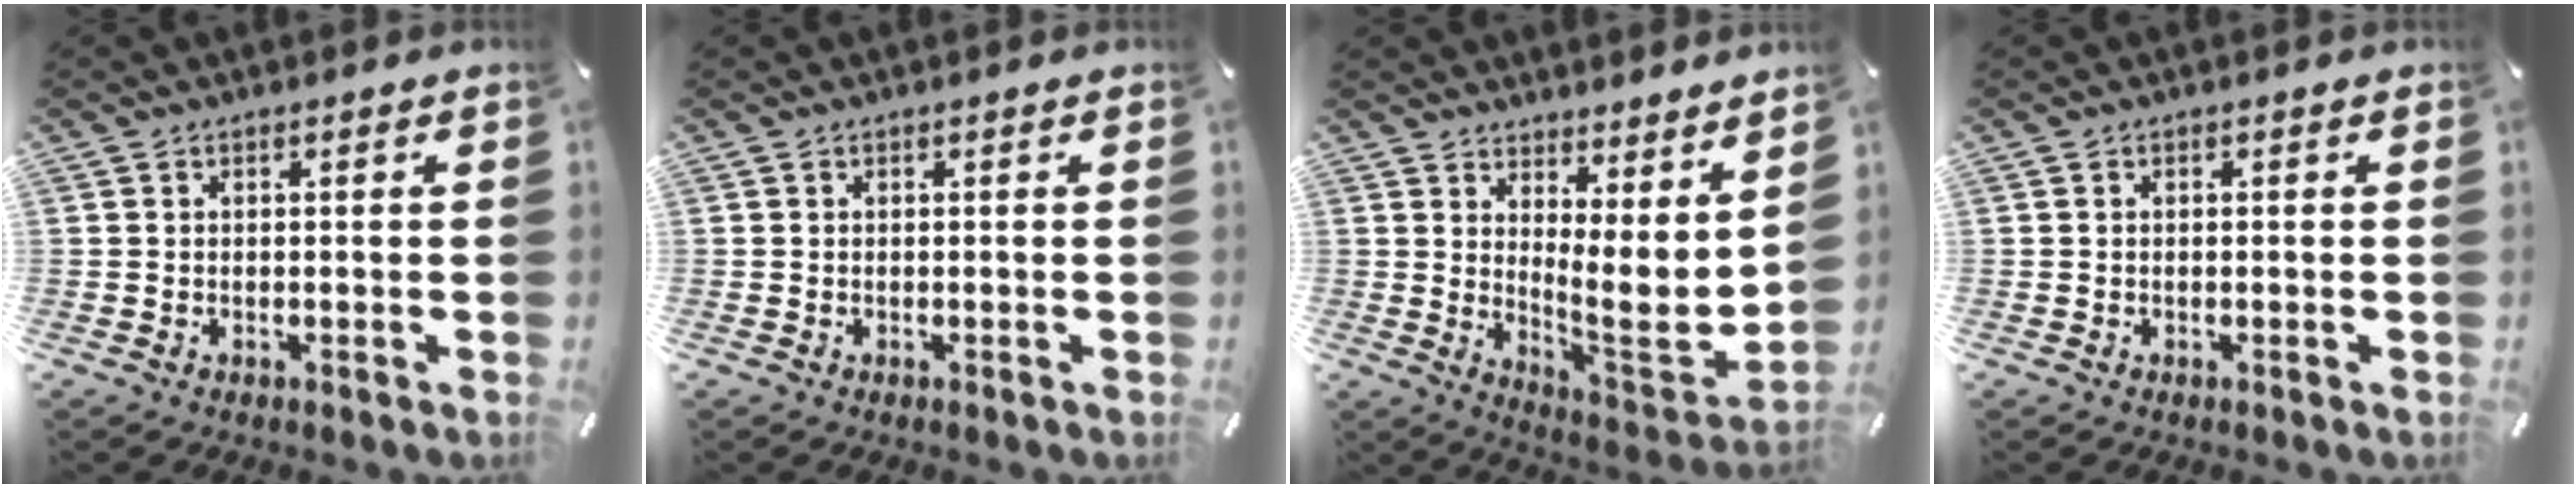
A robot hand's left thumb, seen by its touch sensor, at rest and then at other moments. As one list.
[{"total": 0.0}, {"total": 9.2, "force": [2.7, 3.1, 8.2], "torque": [-0.100, -0.062, 0.056]}, {"total": 0.0}]